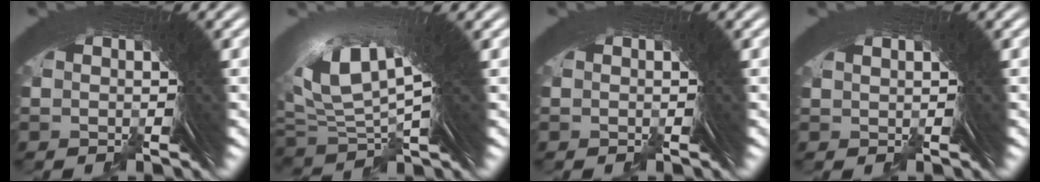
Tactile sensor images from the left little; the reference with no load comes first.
{"total": 6.6, "force": [1.7, 3.7, 5.2], "torque": [-0.102, -0.002, 0.038]}
{"total": 0.0}
{"total": 1.3, "force": [0.5, -1.1, -0.4], "torque": [0.024, 0.001, 0.016]}